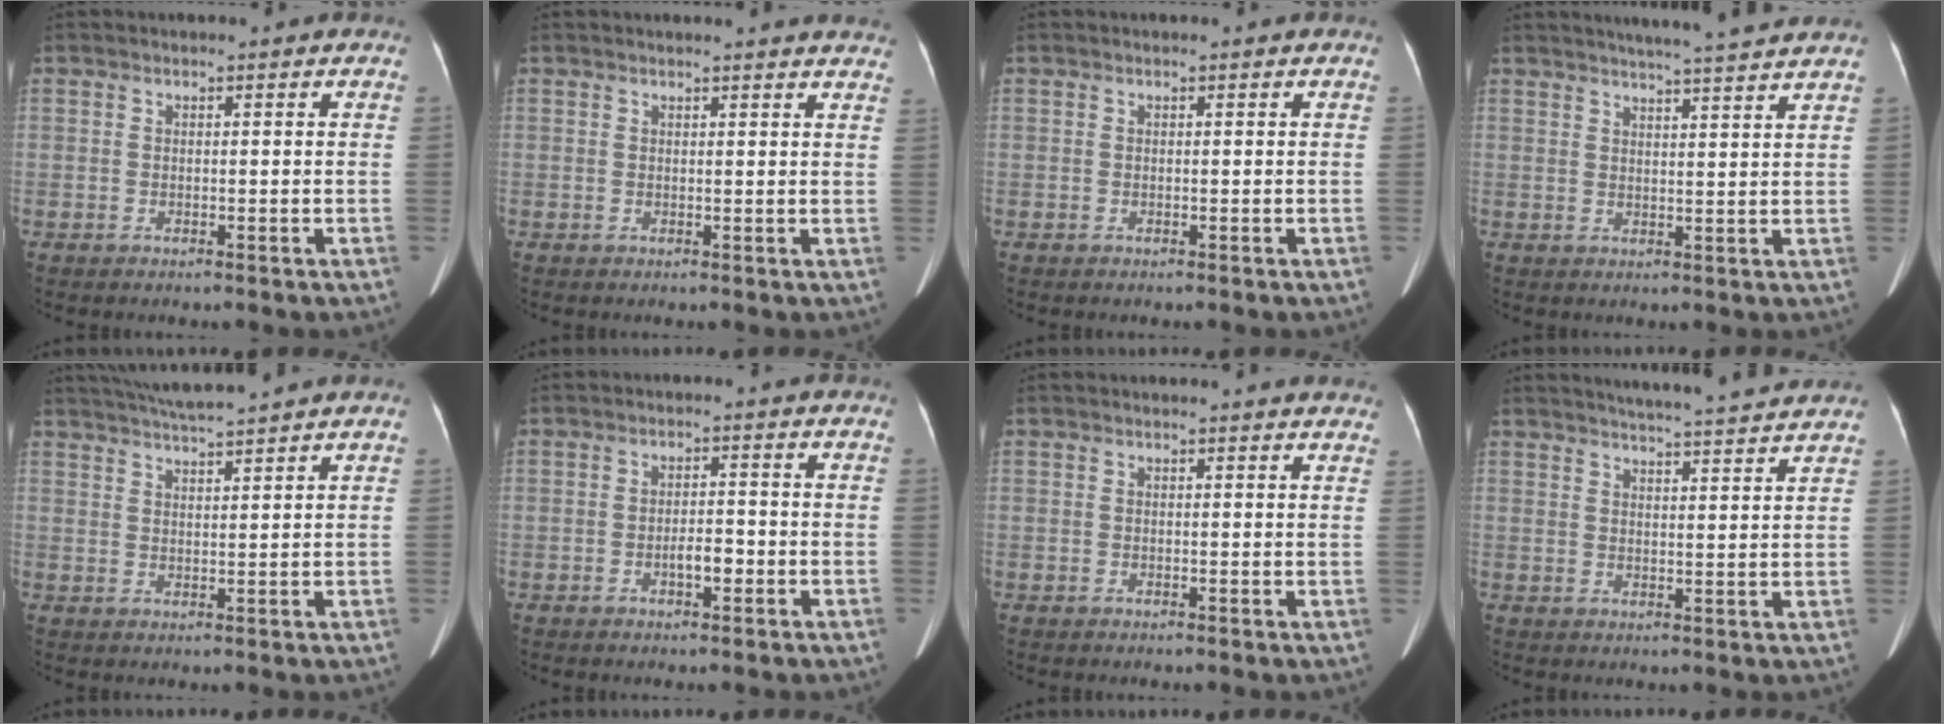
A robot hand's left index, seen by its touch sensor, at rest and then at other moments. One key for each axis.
{"total": 9.3, "fx": 8.9, "fy": 1.0, "fz": 2.2, "tx": -0.009, "ty": -0.013, "tz": 0.075}
{"total": 0.0}
{"total": 10.0, "fx": 9.1, "fy": -0.6, "fz": 4.3, "tx": -0.066, "ty": 0.011, "tz": 0.111}
{"total": 7.2, "fx": 6.6, "fy": -1.2, "fz": 2.6, "tx": -0.051, "ty": 0.014, "tz": 0.112}
{"total": 2.8, "fx": -1.2, "fy": 1.0, "fz": 2.4, "tx": -0.040, "ty": 0.004, "tz": -0.017}
{"total": 6.1, "fx": 5.9, "fy": 0.8, "fz": 1.4, "tx": -0.007, "ty": -0.004, "tz": 0.041}
{"total": 11.9, "fx": 11.2, "fy": -0.1, "fz": 4.3, "tx": -0.067, "ty": 0.011, "tz": 0.140}